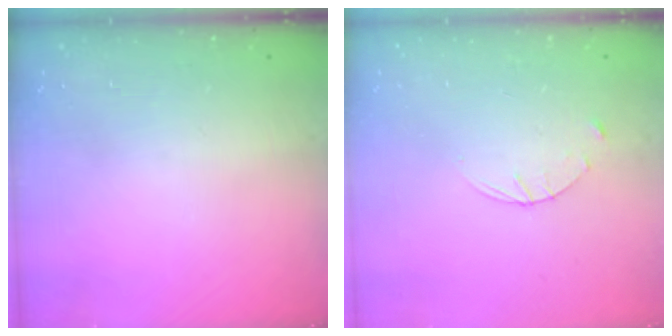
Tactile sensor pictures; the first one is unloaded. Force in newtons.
{"total": 3.6, "press": 3.5, "slide": 0.4}